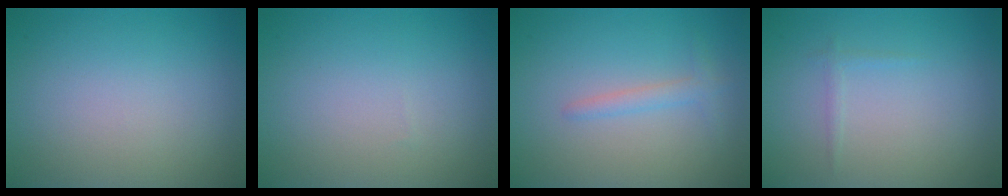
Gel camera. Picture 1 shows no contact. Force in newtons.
{"total": 0.0}
{"total": 1.5, "press": 1.5, "slide": 0.1}
{"total": 0.6, "press": 0.6, "slide": 0.0}